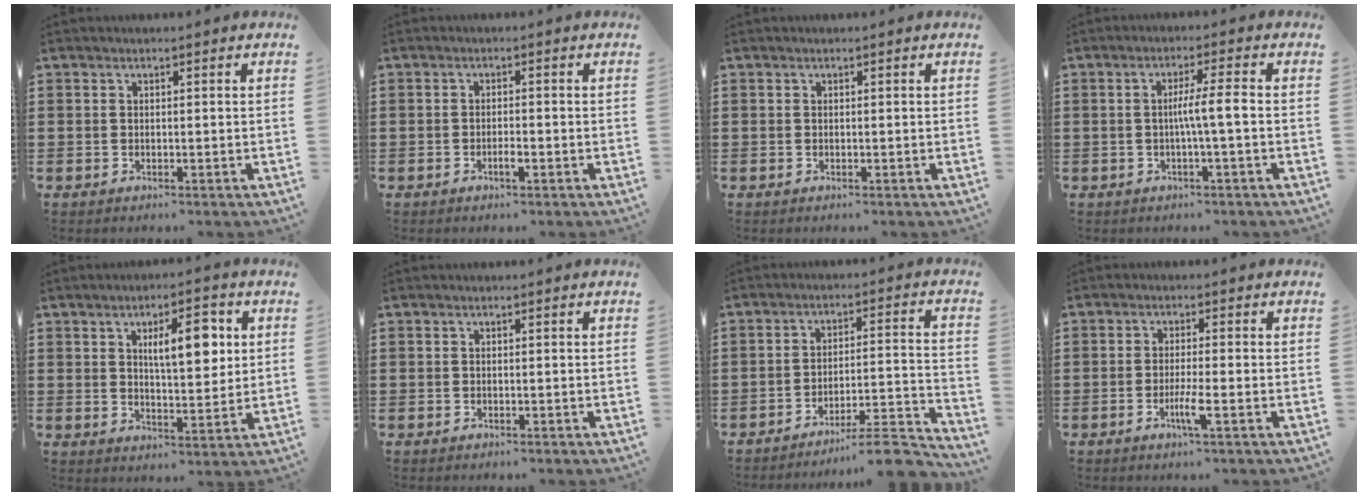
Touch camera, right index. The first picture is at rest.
{"total": 1.9, "force": [-0.9, 0.4, 1.5], "torque": [-0.028, -0.001, -0.016]}
{"total": 0.0}
{"total": 4.2, "force": [-0.6, -0.2, 4.1], "torque": [-0.075, -0.005, -0.015]}
{"total": 7.8, "force": [2.6, 2.9, 6.8], "torque": [-0.105, -0.003, 0.036]}
{"total": 0.0}
{"total": 7.7, "force": [-6.9, 0.3, 3.3], "torque": [-0.046, 0.000, -0.133]}
{"total": 3.7, "force": [-1.7, 0.0, 3.3], "torque": [-0.061, -0.012, -0.032]}